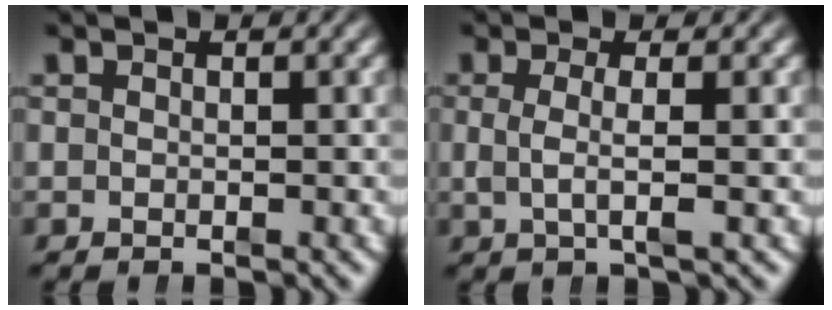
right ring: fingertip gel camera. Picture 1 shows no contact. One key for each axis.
{"total": 2.7, "fx": 0.1, "fy": 0.3, "fz": 2.7, "tx": -0.055, "ty": -0.008, "tz": 0.006}